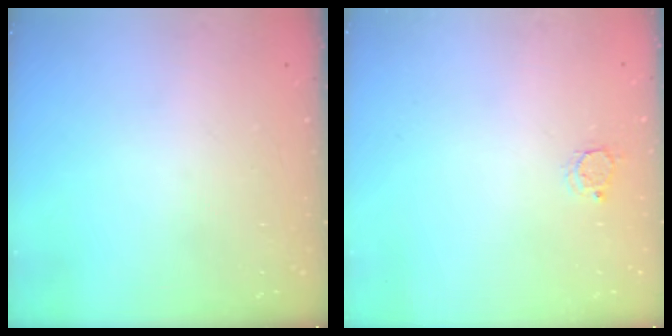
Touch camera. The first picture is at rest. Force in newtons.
{"total": 2.9, "press": 2.8, "slide": 0.4}